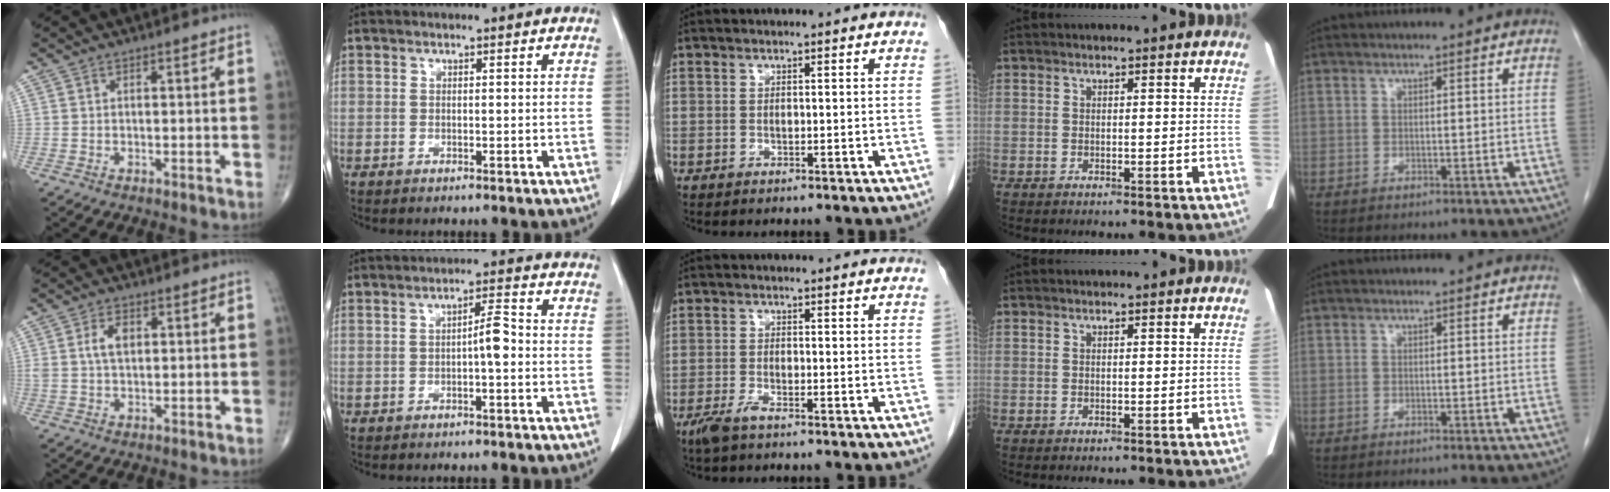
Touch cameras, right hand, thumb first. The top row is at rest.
{"thumb": {"total": 4.4, "force": [1.1, 2.5, 3.5], "torque": [-0.065, 0.002, 0.023]}, "index": {"total": 3.3, "force": [-0.6, 0.4, 3.2], "torque": [-0.049, 0.006, -0.011]}, "middle": {"total": 2.6, "force": [-1.9, 0.4, 1.8], "torque": [-0.043, -0.005, -0.038]}}